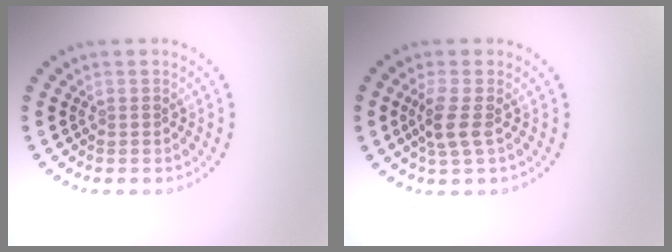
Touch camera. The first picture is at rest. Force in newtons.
{"total": 2.5, "press": 2.2, "slide": 1.2}